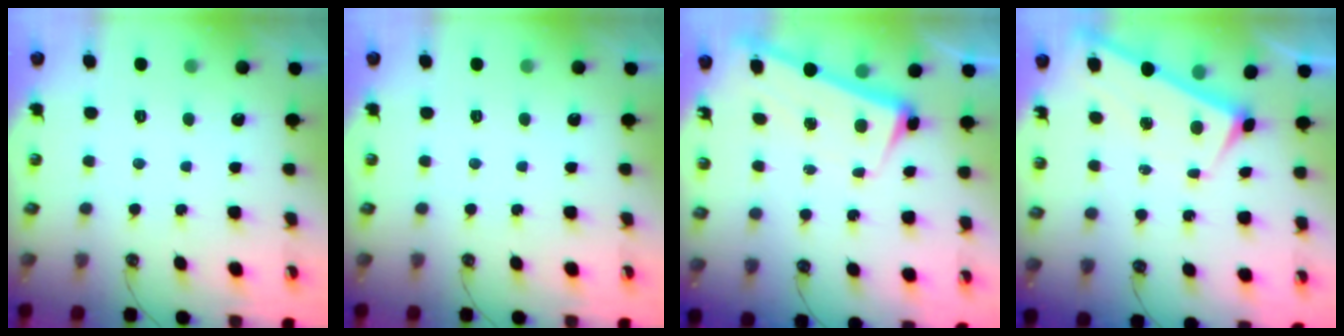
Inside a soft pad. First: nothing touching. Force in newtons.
{"total": 0.0}
{"total": 2.5, "press": 2.4, "slide": 0.6}
{"total": 2.5, "press": 2.5, "slide": 0.3}